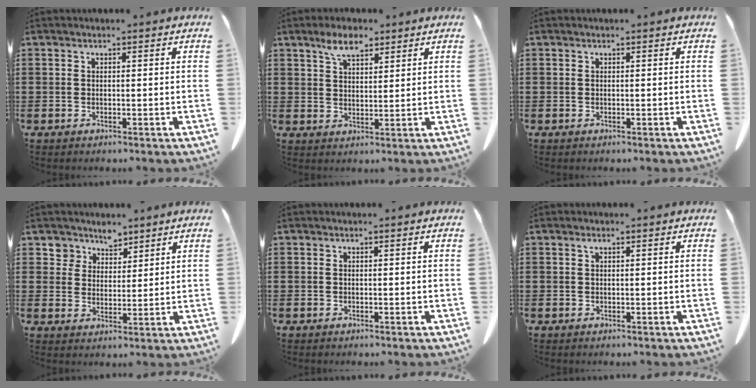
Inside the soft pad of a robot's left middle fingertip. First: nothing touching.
{"total": 5.1, "force": [3.4, 2.1, 3.1], "torque": [-0.061, 0.002, 0.060]}
{"total": 0.0}
{"total": 4.4, "force": [3.5, 2.7, -0.1], "torque": [-0.022, -0.002, 0.066]}
{"total": 0.0}
{"total": 0.7, "force": [0.4, 0.2, 0.5], "torque": [-0.012, 0.001, 0.007]}